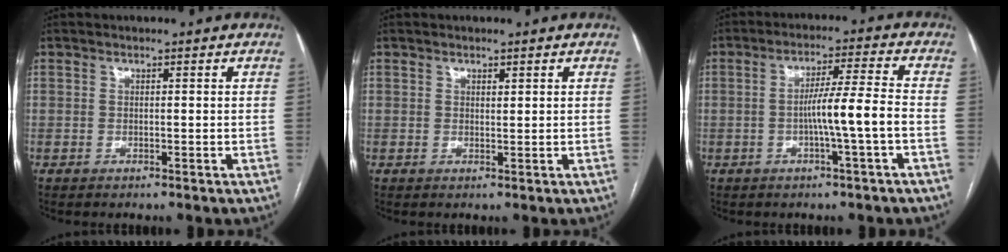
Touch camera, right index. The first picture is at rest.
{"total": 0.7, "force": [0.5, 0.2, 0.5], "torque": [-0.008, -0.004, 0.007]}
{"total": 7.2, "force": [-1.8, -1.0, 6.9], "torque": [-0.118, 0.011, -0.029]}